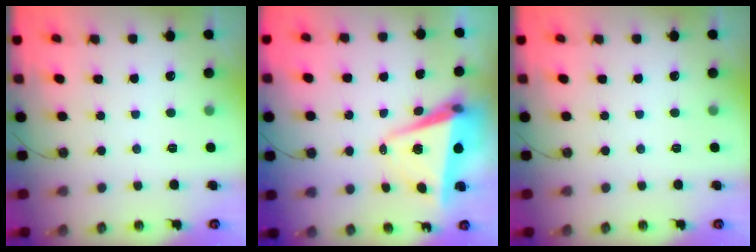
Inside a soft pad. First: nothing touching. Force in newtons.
{"total": 6.8, "press": 5.9, "slide": 3.5}
{"total": 0.0}